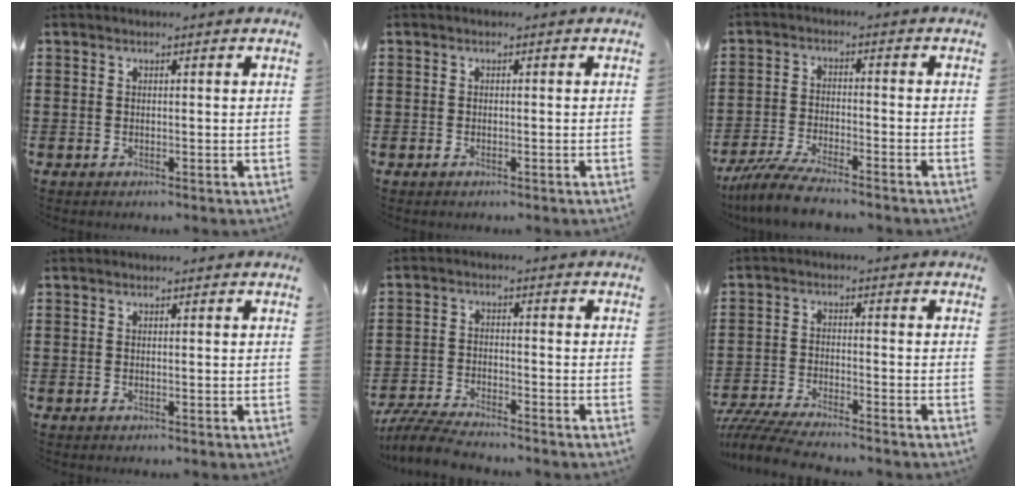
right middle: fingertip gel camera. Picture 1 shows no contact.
{"total": 0.5, "force": [-0.2, 0.2, 0.5], "torque": [-0.011, -0.005, -0.003]}
{"total": 6.0, "force": [-5.4, 0.3, 2.5], "torque": [-0.066, -0.013, -0.107]}
{"total": 0.0}
{"total": 5.6, "force": [-5.3, 0.5, 1.6], "torque": [-0.044, -0.004, -0.107]}
{"total": 5.2, "force": [-5.0, 0.3, 1.4], "torque": [-0.042, -0.008, -0.101]}